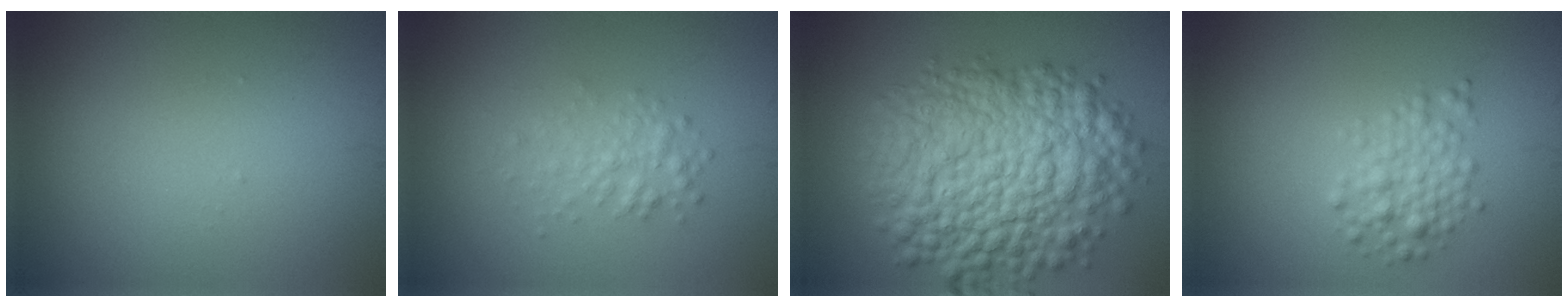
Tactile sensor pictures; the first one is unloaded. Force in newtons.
{"total": 1.9, "press": 1.9, "slide": 0.0}
{"total": 12.2, "press": 12.2, "slide": 0.4}
{"total": 2.6, "press": 2.6, "slide": 0.2}